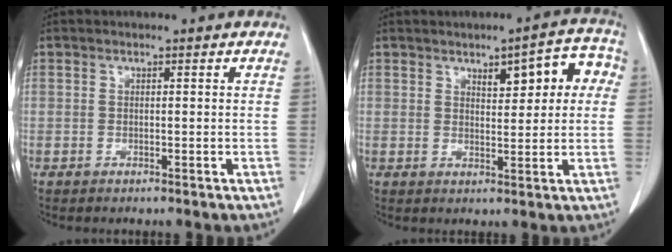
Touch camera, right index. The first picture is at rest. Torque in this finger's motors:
{"motor_torque": [0.16, 0.12, 0.12, 0.02]}